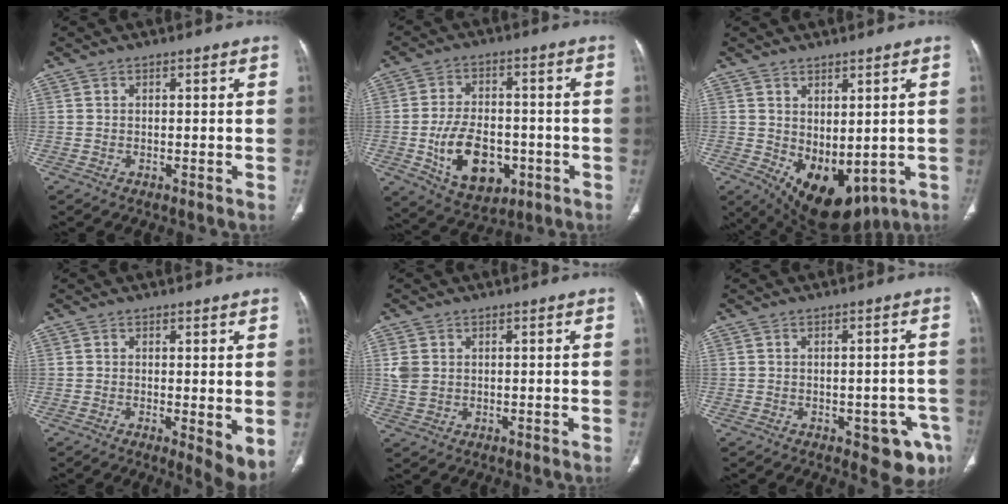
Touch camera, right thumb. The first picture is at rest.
{"total": 13.6, "force": [-3.6, 8.8, 9.8], "torque": [-0.141, 0.013, -0.044]}
{"total": 11.7, "force": [-1.5, 6.9, 9.4], "torque": [-0.121, -0.011, 0.013]}
{"total": 5.4, "force": [-0.3, 1.8, 5.1], "torque": [-0.072, -0.018, -0.006]}
{"total": 3.4, "force": [0.6, 2.8, 1.9], "torque": [-0.039, 0.000, 0.016]}
{"total": 7.4, "force": [-3.5, 3.6, 5.5], "torque": [-0.039, 0.012, -0.037]}